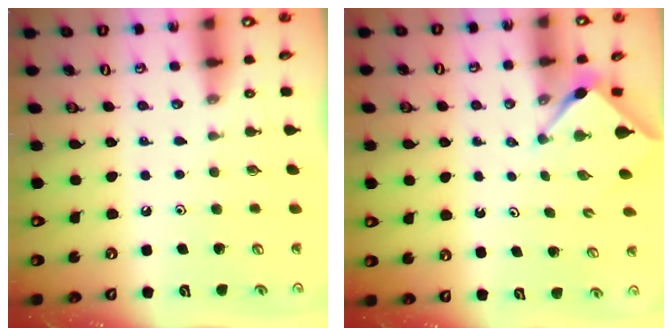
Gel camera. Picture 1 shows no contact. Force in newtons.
{"total": 2.9, "press": 2.9, "slide": 0.4}